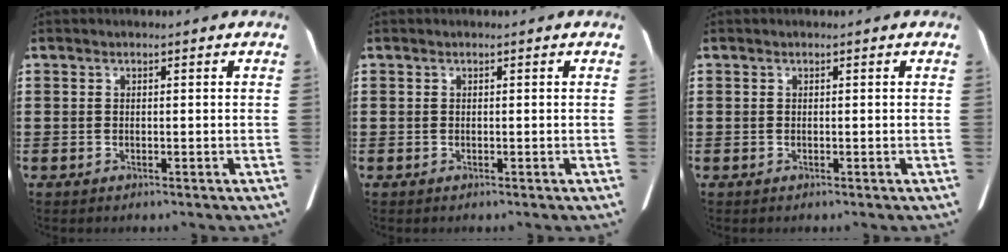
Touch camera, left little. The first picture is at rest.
{"total": 0.0}
{"total": 0.0}